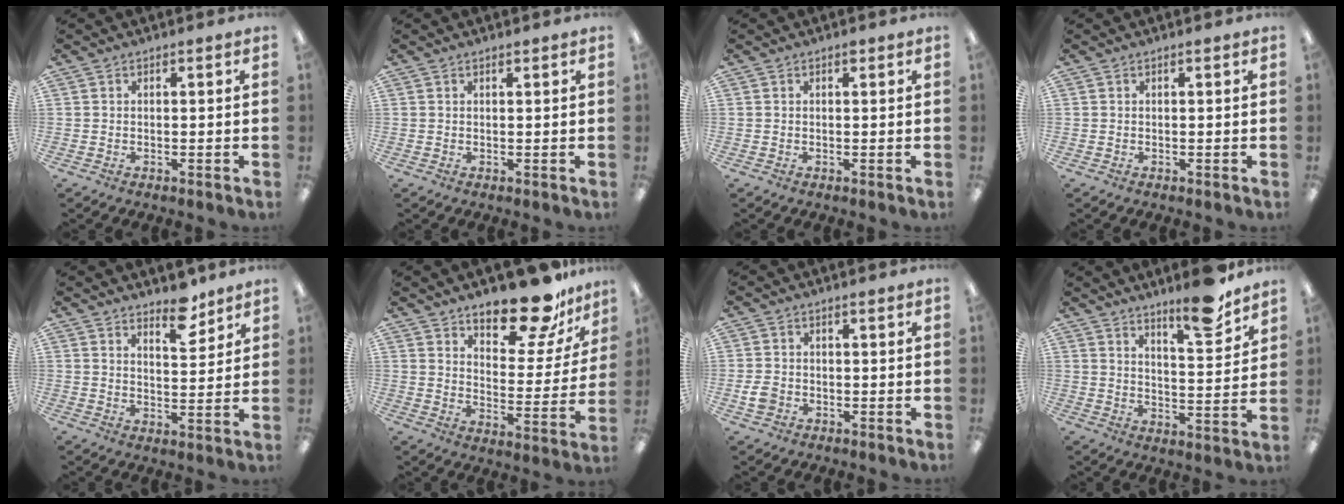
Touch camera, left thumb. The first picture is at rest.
{"total": 0.6, "force": [0.5, 0.1, 0.2], "torque": [-0.005, 0.001, 0.009]}
{"total": 0.6, "force": [0.5, 0.2, 0.3], "torque": [-0.006, 0.003, 0.008]}
{"total": 0.0}
{"total": 6.8, "force": [5.7, 2.5, 2.8], "torque": [-0.013, -0.044, 0.095]}
{"total": 17.3, "force": [14.2, 6.2, 7.8], "torque": [-0.106, -0.103, 0.242]}
{"total": 3.2, "force": [-0.8, 2.6, 1.8], "torque": [-0.037, 0.005, -0.015]}
{"total": 11.6, "force": [9.1, 2.3, 6.8], "torque": [-0.083, -0.062, 0.149]}